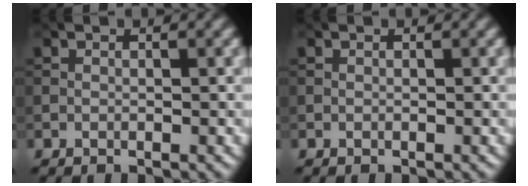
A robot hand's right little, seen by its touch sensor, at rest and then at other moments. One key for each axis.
{"total": 0.0}